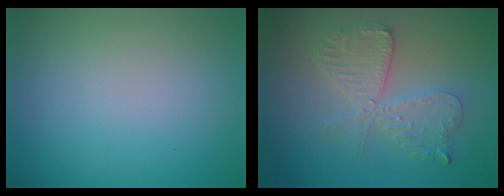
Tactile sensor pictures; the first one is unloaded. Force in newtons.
{"total": 4.2, "press": 3.6, "slide": 2.2}